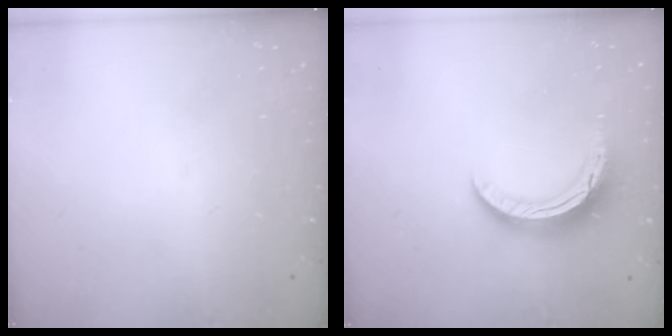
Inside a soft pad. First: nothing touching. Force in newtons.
{"total": 10.5, "press": 10.5, "slide": 0.2}